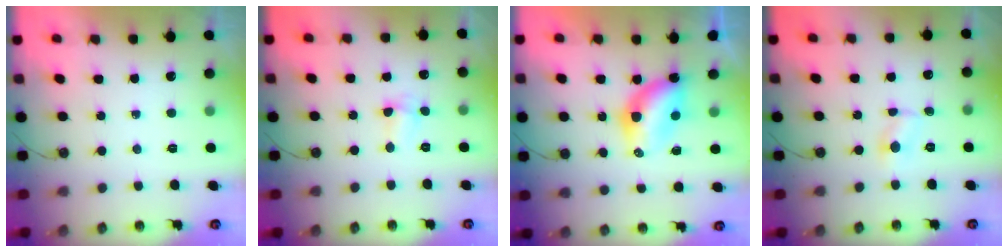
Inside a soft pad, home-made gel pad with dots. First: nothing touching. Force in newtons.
{"total": 2.5, "press": 2.4, "slide": 0.5}
{"total": 6.5, "press": 6.5, "slide": 0.2}
{"total": 2.3, "press": 2.3, "slide": 0.2}